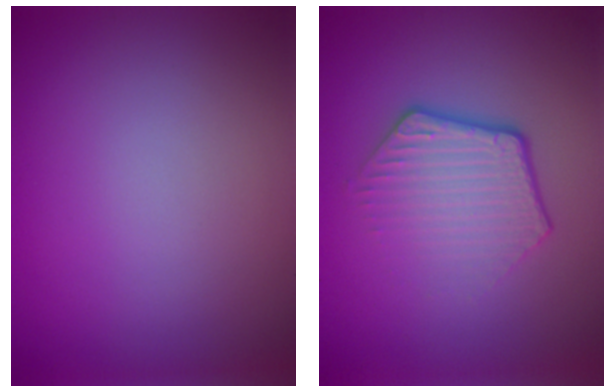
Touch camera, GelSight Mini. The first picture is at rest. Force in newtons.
{"total": 4.2, "press": 3.1, "slide": 2.8}